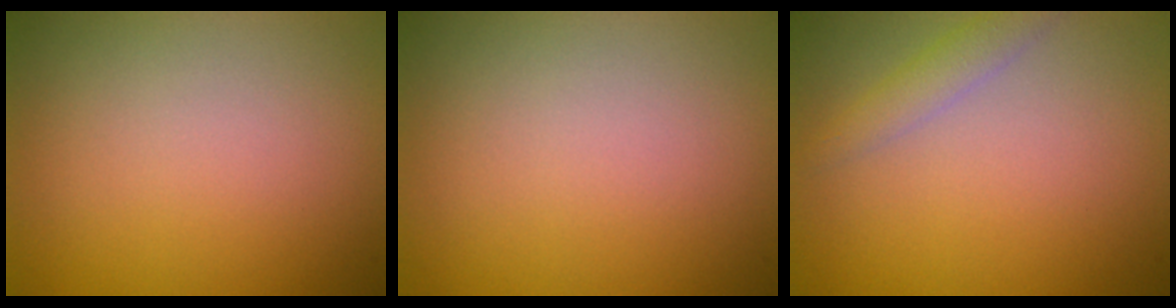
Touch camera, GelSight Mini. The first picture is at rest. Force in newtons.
{"total": 0.0}
{"total": 1.9, "press": 1.9, "slide": 0.0}